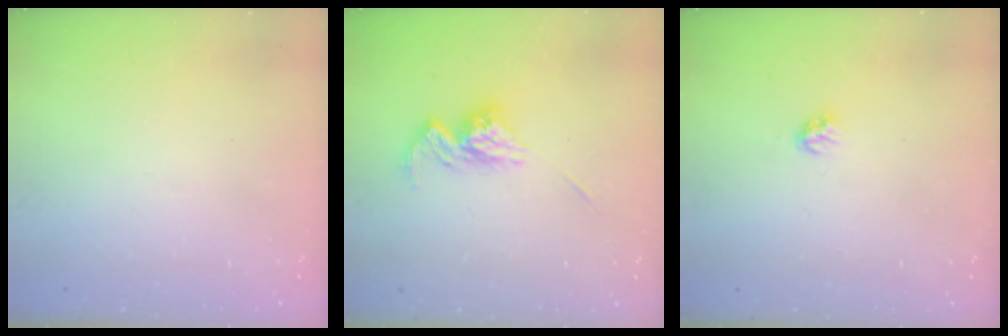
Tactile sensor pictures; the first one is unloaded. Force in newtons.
{"total": 11.8, "press": 11.8, "slide": 0.5}
{"total": 2.8, "press": 2.8, "slide": 0.2}